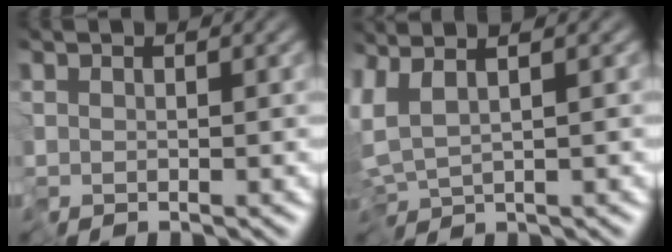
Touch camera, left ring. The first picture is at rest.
{"total": 3.3, "force": [0.4, 1.2, 3.0], "torque": [-0.073, 0.005, 0.001]}